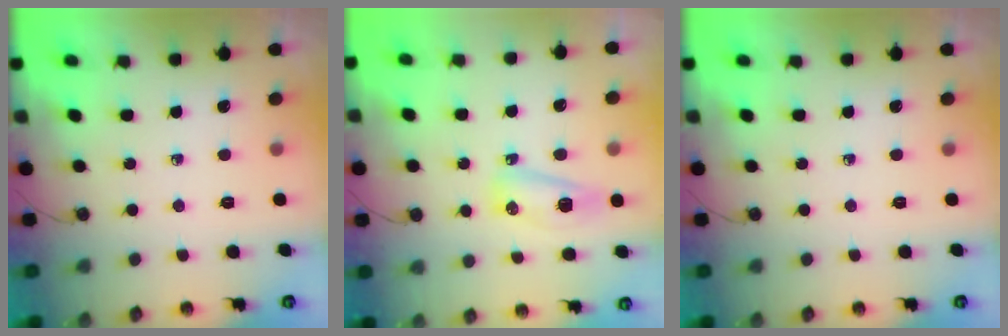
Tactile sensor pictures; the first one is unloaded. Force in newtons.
{"total": 9.4, "press": 7.9, "slide": 5.0}
{"total": 0.0}